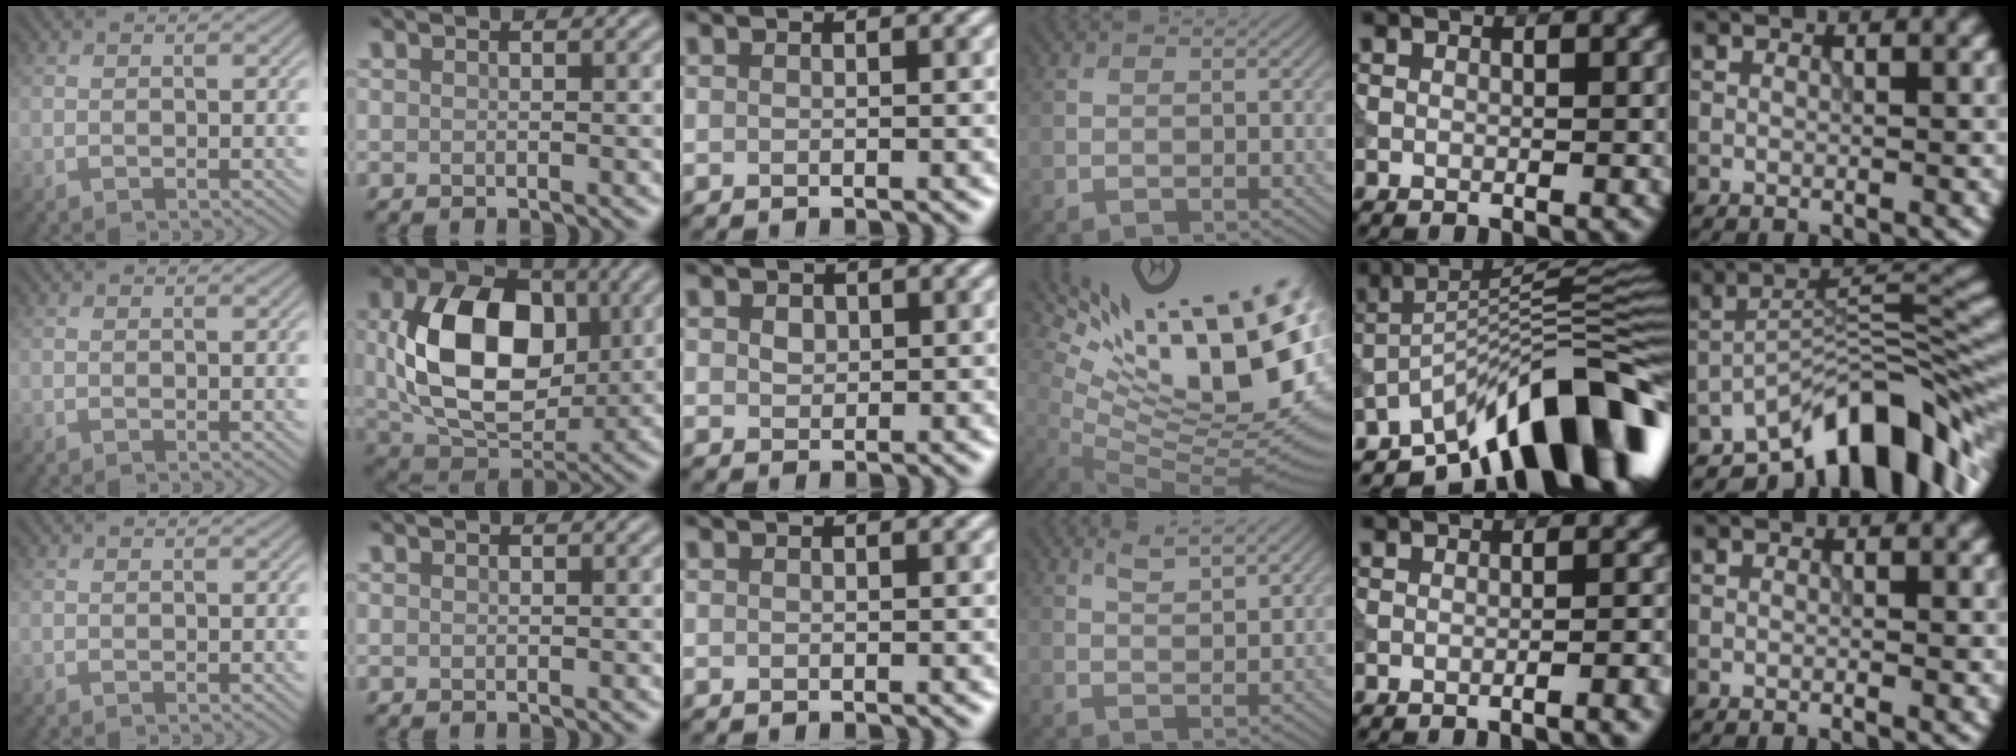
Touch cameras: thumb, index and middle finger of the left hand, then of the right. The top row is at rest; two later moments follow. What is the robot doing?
{"motion": "dispense", "object": "syringe"}